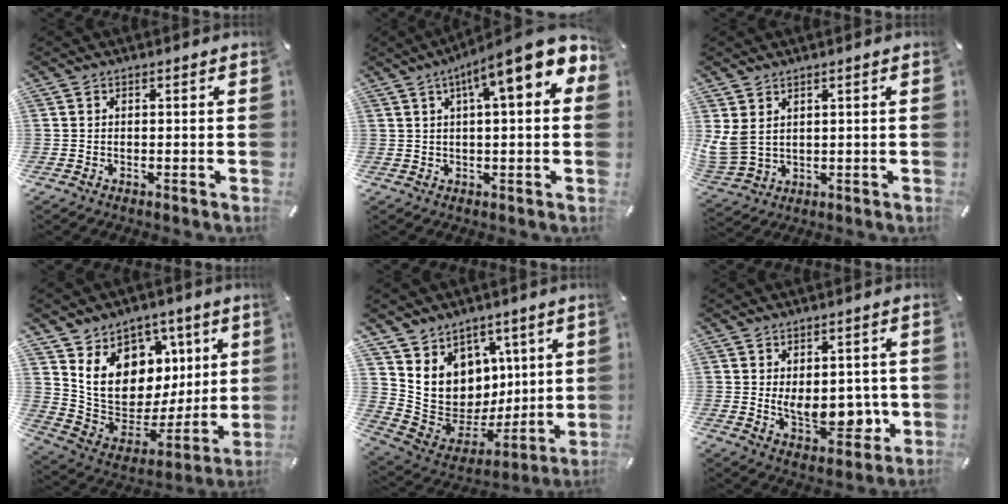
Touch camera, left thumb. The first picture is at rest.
{"total": 13.2, "force": [6.2, 2.2, 11.4], "torque": [-0.179, -0.035, 0.097]}
{"total": 5.5, "force": [2.3, 4.1, 2.8], "torque": [-0.079, -0.013, 0.044]}
{"total": 15.2, "force": [5.2, 12.4, 6.9], "torque": [-0.115, -0.049, 0.109]}
{"total": 10.7, "force": [3.5, 10.0, 1.5], "torque": [-0.025, -0.058, 0.082]}
{"total": 9.8, "force": [-0.4, 6.5, 7.3], "torque": [-0.079, 0.001, -0.001]}